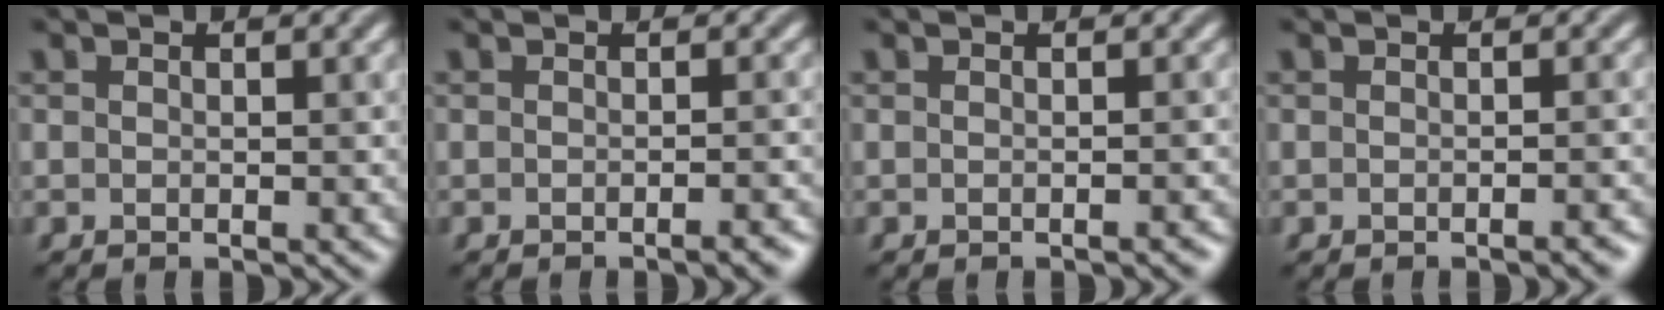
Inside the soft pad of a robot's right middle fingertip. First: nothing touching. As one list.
[{"total": 1.9, "force": [-1.0, 0.5, 1.5], "torque": [-0.010, 0.002, -0.017]}, {"total": 0.8, "force": [-0.6, 0.2, 0.6], "torque": [-0.006, 0.001, -0.008]}, {"total": 1.4, "force": [-0.8, 0.4, 1.1], "torque": [-0.008, 0.001, -0.014]}]